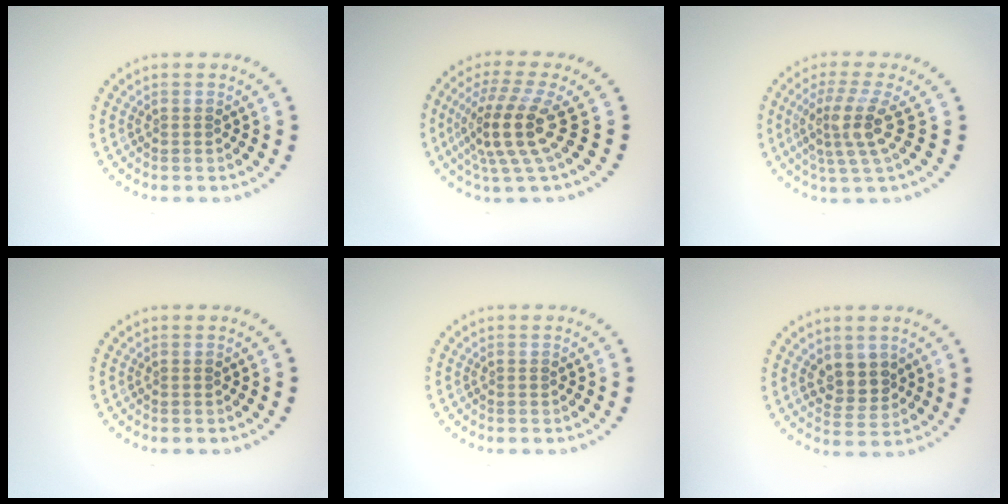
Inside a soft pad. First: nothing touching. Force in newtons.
{"total": 5.1, "press": 3.7, "slide": 3.4}
{"total": 3.9, "press": 2.9, "slide": 2.6}
{"total": 0.0}
{"total": 0.0}
{"total": 3.0, "press": 2.8, "slide": 0.8}